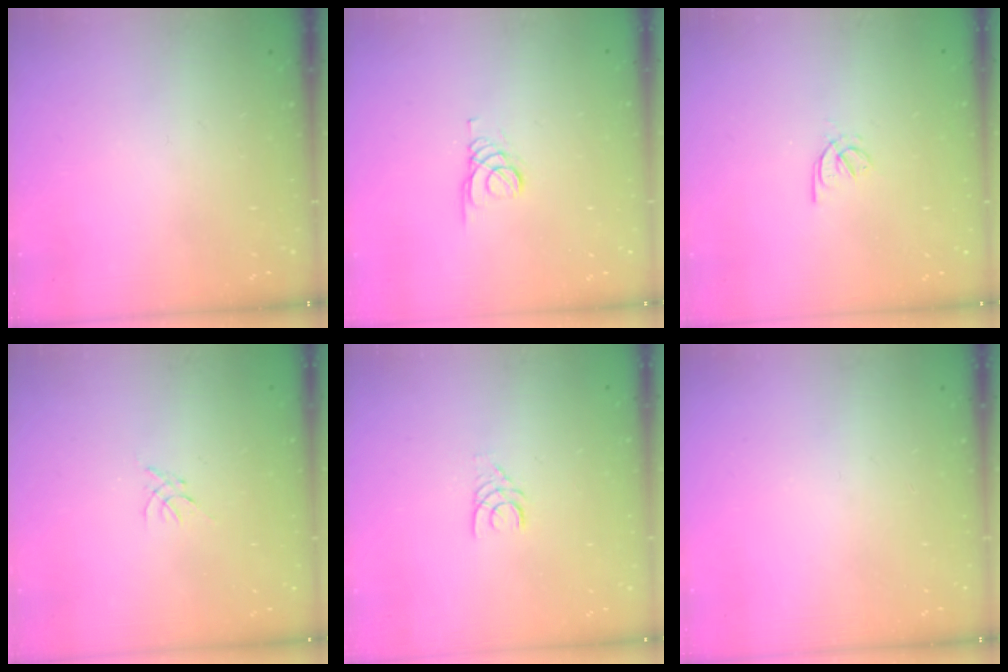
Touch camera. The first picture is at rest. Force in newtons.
{"total": 1.6, "press": 1.5, "slide": 0.2}
{"total": 2.9, "press": 2.8, "slide": 0.8}
{"total": 0.0}
{"total": 3.3, "press": 3.3, "slide": 0.3}
{"total": 0.0}